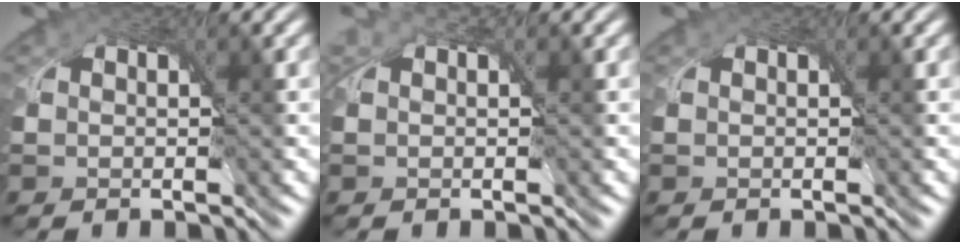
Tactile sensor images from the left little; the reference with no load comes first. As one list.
[{"total": 0.8, "force": [0.7, 0.2, 0.3], "torque": [-0.008, 0.002, 0.015]}, {"total": 0.0}]